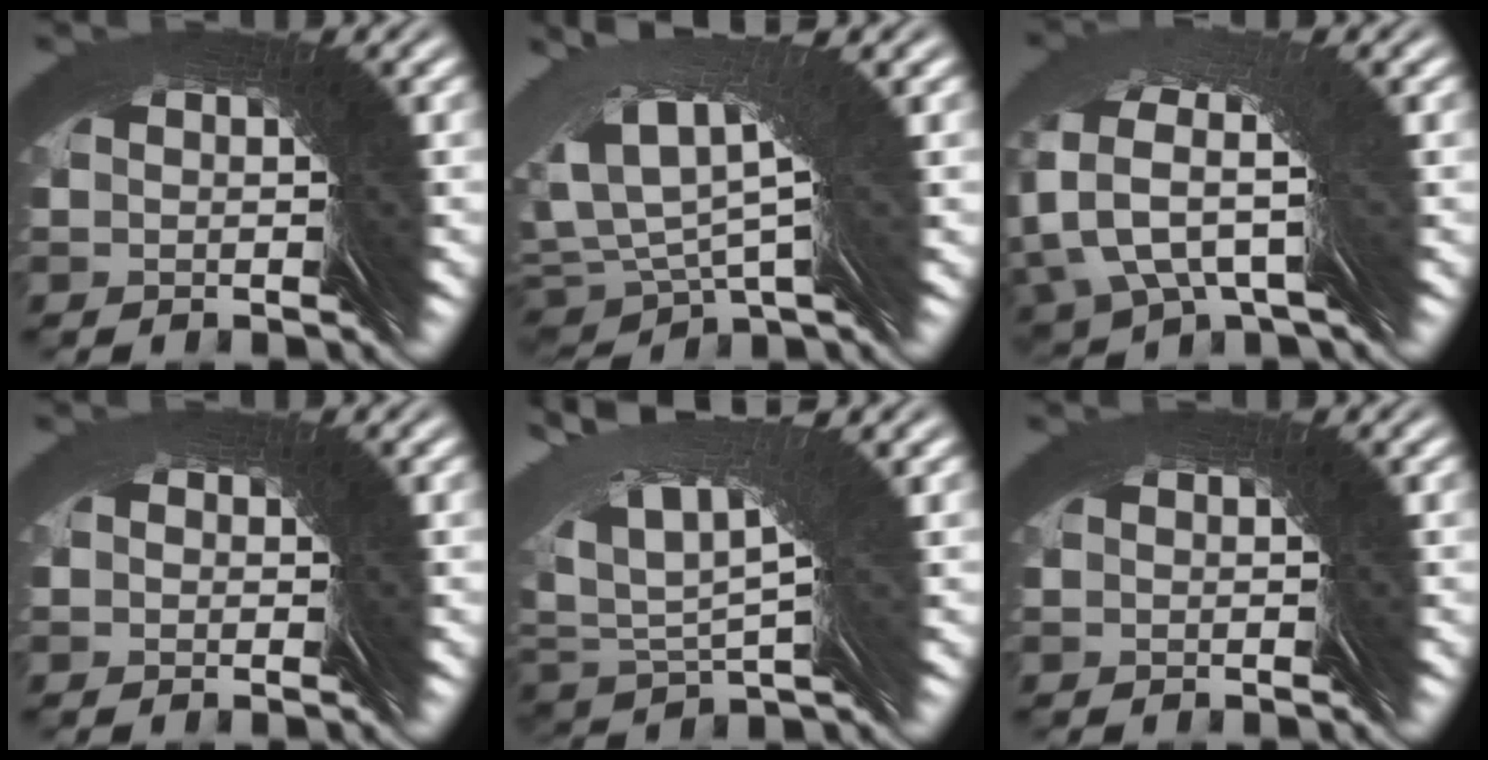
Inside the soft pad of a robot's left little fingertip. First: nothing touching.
{"total": 2.4, "force": [2.0, 0.1, 1.3], "torque": [-0.045, 0.019, 0.037]}
{"total": 4.3, "force": [3.8, -1.3, -1.5], "torque": [-0.022, 0.030, 0.052]}
{"total": 1.9, "force": [0.2, 1.8, 0.6], "torque": [-0.014, 0.001, -0.002]}
{"total": 4.2, "force": [3.4, 0.3, 2.4], "torque": [-0.058, 0.030, 0.059]}
{"total": 0.0}